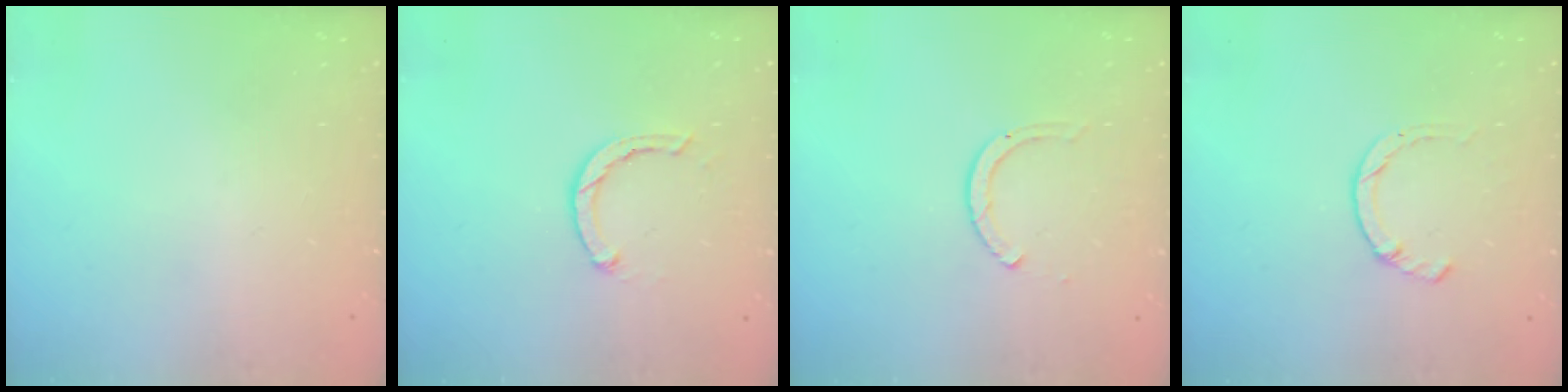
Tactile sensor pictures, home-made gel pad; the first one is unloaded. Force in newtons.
{"total": 2.3, "press": 2.3, "slide": 0.3}
{"total": 2.6, "press": 2.6, "slide": 0.3}
{"total": 2.3, "press": 2.3, "slide": 0.5}